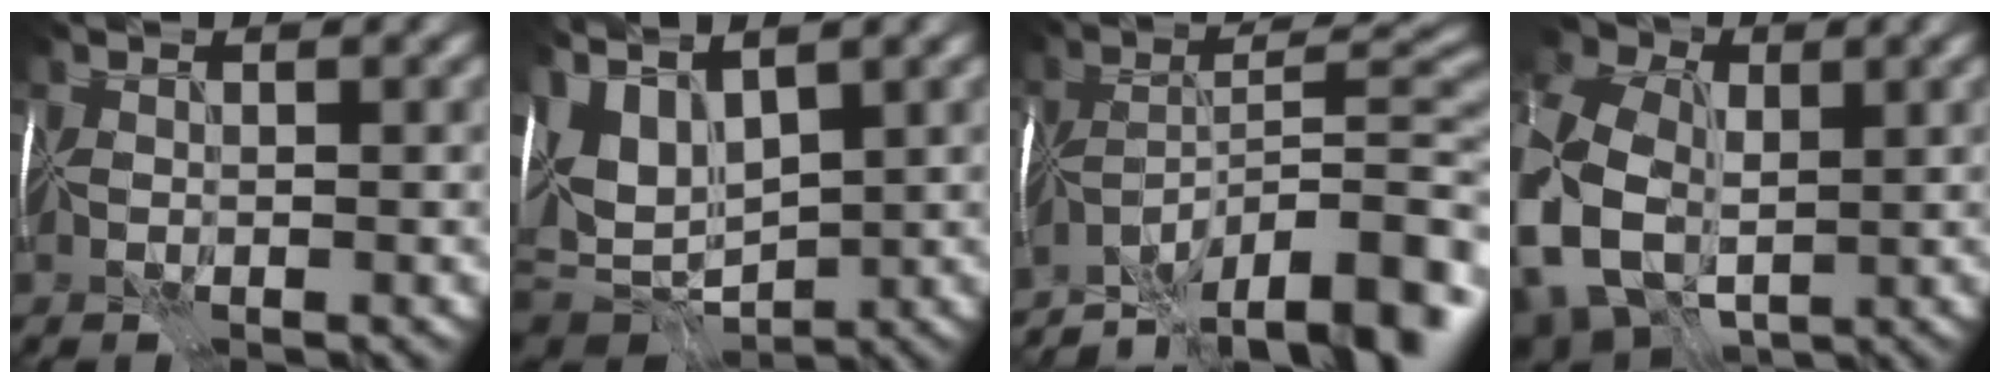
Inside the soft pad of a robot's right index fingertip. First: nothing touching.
{"total": 7.9, "force": [1.3, 4.4, 6.5], "torque": [-0.133, -0.003, 0.037]}
{"total": 13.9, "force": [-10.8, 2.8, 8.4], "torque": [-0.132, 0.007, -0.167]}
{"total": 14.9, "force": [-1.8, 11.7, 9.0], "torque": [-0.210, -0.005, -0.055]}